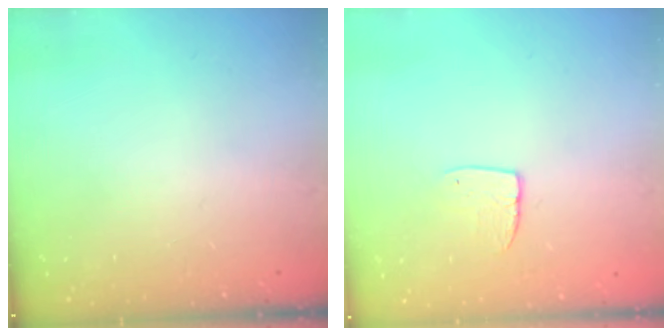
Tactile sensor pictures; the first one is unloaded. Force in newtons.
{"total": 6.1, "press": 6.1, "slide": 0.4}